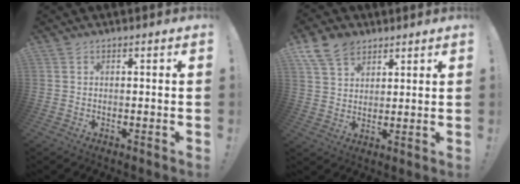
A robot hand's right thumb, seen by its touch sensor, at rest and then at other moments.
{"total": 9.8, "force": [6.3, 6.4, 3.9], "torque": [-0.070, -0.031, 0.125]}